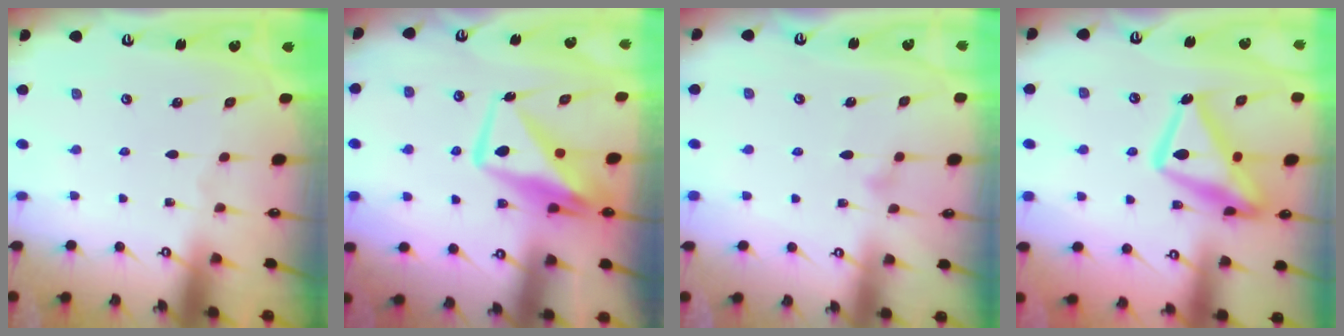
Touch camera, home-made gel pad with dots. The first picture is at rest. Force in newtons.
{"total": 11.4, "press": 11.4, "slide": 0.8}
{"total": 8.3, "press": 8.3, "slide": 0.5}
{"total": 18.5, "press": 18.4, "slide": 1.6}